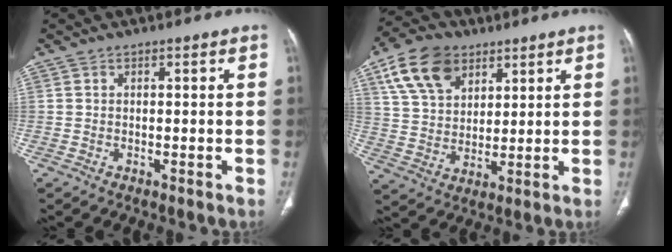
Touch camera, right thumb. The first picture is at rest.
{"total": 13.5, "force": [6.9, 8.8, 7.6], "torque": [-0.124, -0.014, 0.133]}